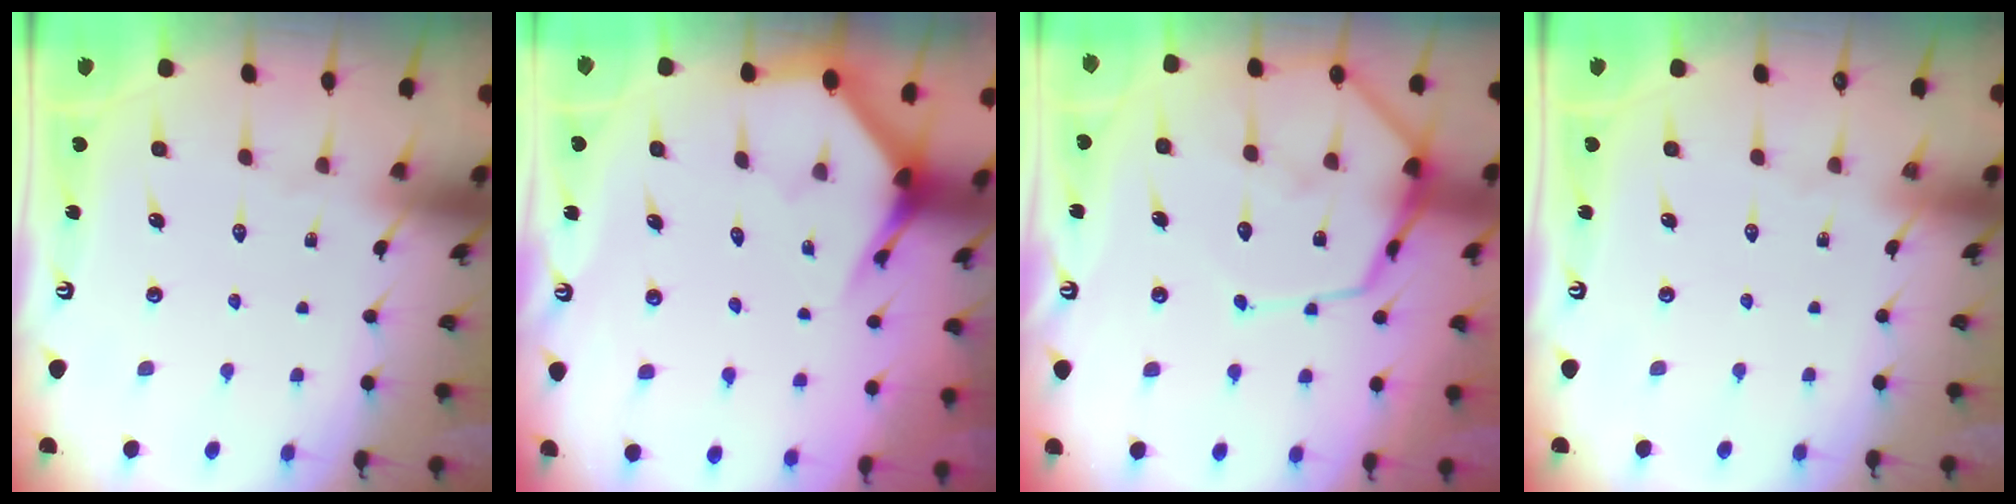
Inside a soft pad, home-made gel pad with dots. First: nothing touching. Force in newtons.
{"total": 3.9, "press": 3.9, "slide": 0.2}
{"total": 15.5, "press": 15.5, "slide": 1.3}
{"total": 0.0}